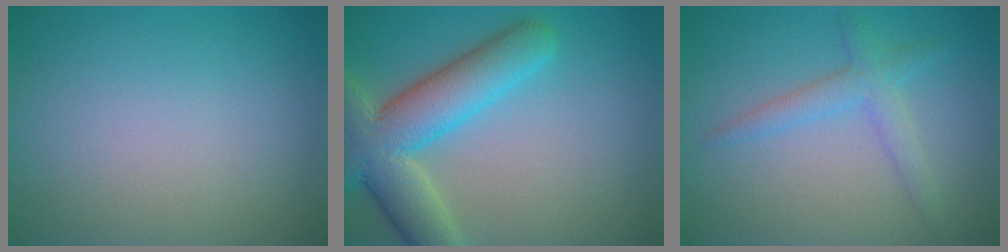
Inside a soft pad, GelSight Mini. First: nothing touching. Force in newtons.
{"total": 8.7, "press": 8.7, "slide": 0.6}
{"total": 2.5, "press": 2.5, "slide": 0.1}